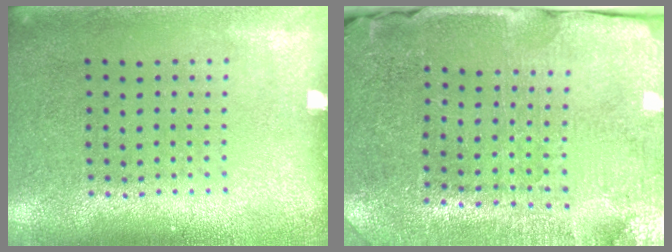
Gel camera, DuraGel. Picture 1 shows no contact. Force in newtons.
{"total": 3.7, "press": 3.6, "slide": 0.6}